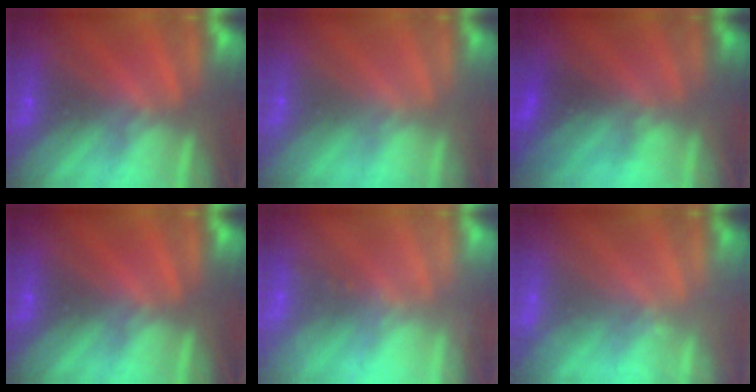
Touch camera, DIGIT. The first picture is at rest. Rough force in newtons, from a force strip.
{"total": 3.7}
{"total": 2.4}
{"total": 0.0}
{"total": 2.3}
{"total": 2.6}